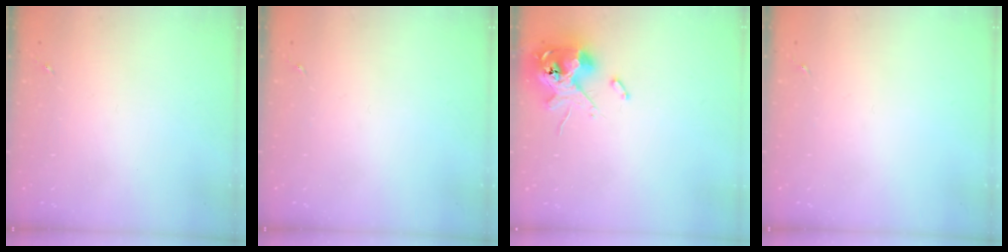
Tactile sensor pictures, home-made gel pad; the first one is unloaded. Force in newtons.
{"total": 0.0}
{"total": 14.6, "press": 14.4, "slide": 2.8}
{"total": 0.0}